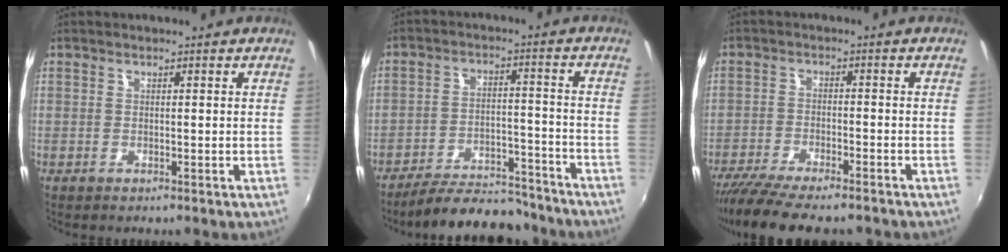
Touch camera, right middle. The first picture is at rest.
{"total": 15.6, "force": [-14.0, 4.2, 5.3], "torque": [-0.106, 0.008, -0.194]}
{"total": 12.4, "force": [-10.5, 2.4, 6.2], "torque": [-0.136, -0.038, -0.173]}